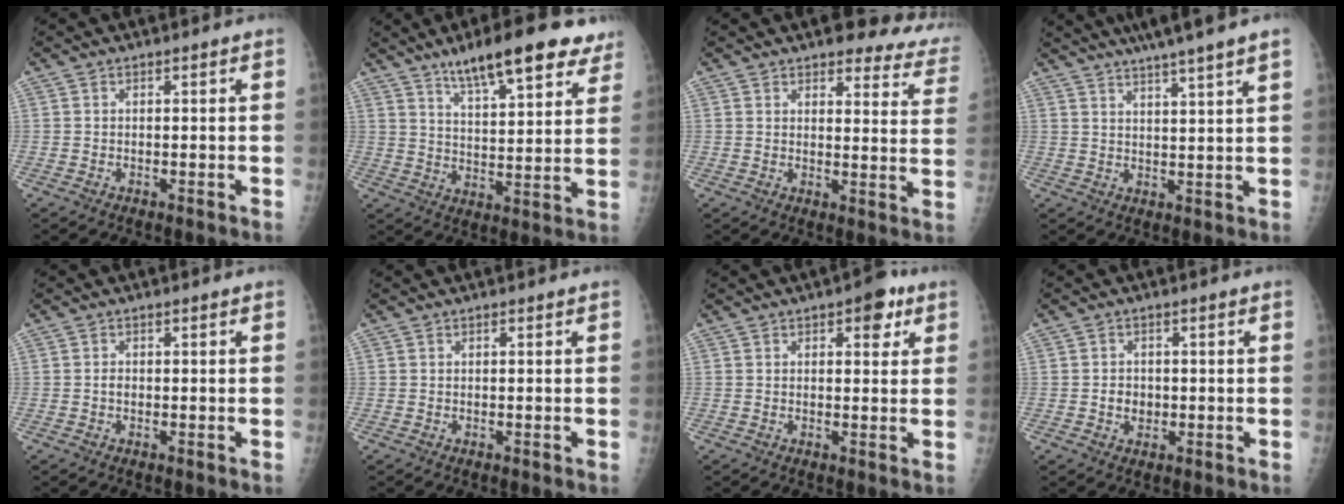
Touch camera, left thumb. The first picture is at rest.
{"total": 17.3, "force": [12.0, 4.7, 11.6], "torque": [-0.131, -0.043, 0.179]}
{"total": 14.0, "force": [11.5, 5.1, 6.1], "torque": [-0.013, -0.056, 0.107]}
{"total": 11.4, "force": [8.7, -0.4, 7.3], "torque": [-0.108, -0.010, 0.117]}
{"total": 0.8, "force": [-0.1, 0.6, 0.5], "torque": [-0.005, 0.002, -0.003]}
{"total": 0.0}
{"total": 5.3, "force": [2.7, 2.5, 3.9], "torque": [-0.025, -0.005, 0.028]}
{"total": 2.8, "force": [-0.4, 2.4, 1.4], "torque": [-0.007, 0.005, -0.003]}